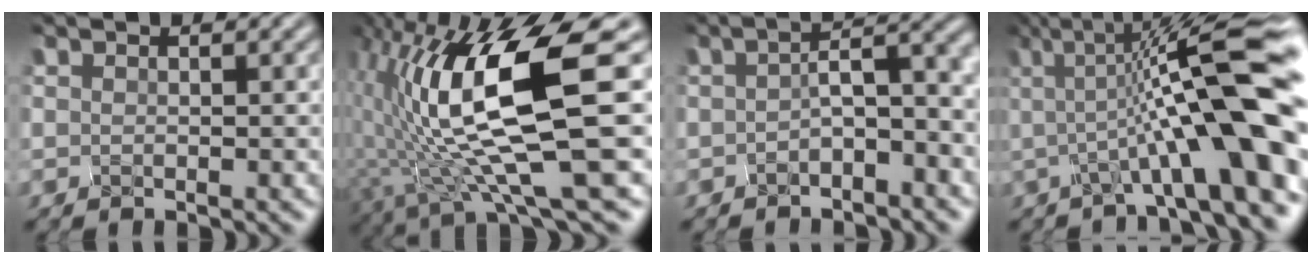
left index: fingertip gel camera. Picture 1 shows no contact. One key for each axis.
{"total": 13.6, "fx": 1.2, "fy": 3.5, "fz": 13.1, "tx": -0.228, "ty": -0.007, "tz": 0.020}
{"total": 5.2, "fx": -0.5, "fy": 2.0, "fz": 4.7, "tx": -0.072, "ty": 0.013, "tz": -0.017}
{"total": 12.2, "fx": -0.9, "fy": 2.3, "fz": 12.0, "tx": -0.159, "ty": 0.027, "tz": -0.027}